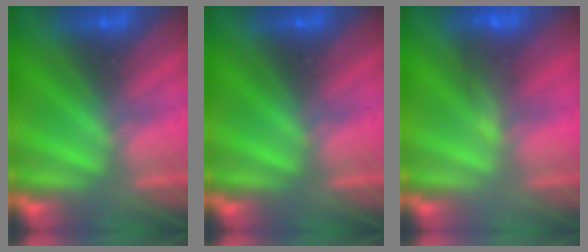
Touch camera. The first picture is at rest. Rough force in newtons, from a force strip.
{"total": 0.0}
{"total": 4.6}